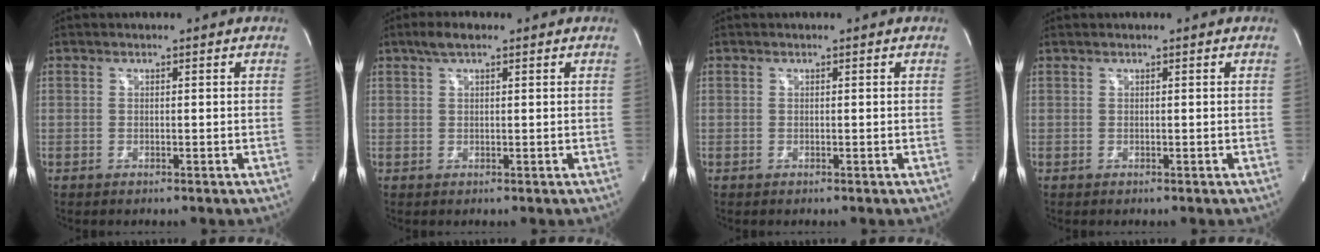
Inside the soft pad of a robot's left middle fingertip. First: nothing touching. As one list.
[{"total": 2.8, "force": [1.9, 0.8, 2.0], "torque": [-0.046, 0.016, 0.035]}, {"total": 0.0}, {"total": 0.0}]